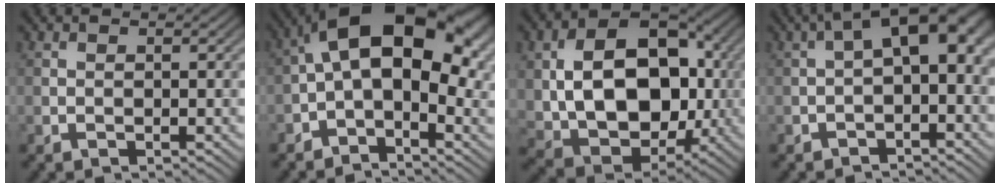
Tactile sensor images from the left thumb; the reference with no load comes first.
{"total": 14.7, "force": [1.0, 8.1, 12.3], "torque": [-0.180, 0.027, -0.001]}
{"total": 15.3, "force": [0.3, 10.7, 10.9], "torque": [-0.186, -0.006, 0.017]}
{"total": 8.2, "force": [-0.2, 3.7, 7.3], "torque": [-0.109, 0.023, -0.015]}